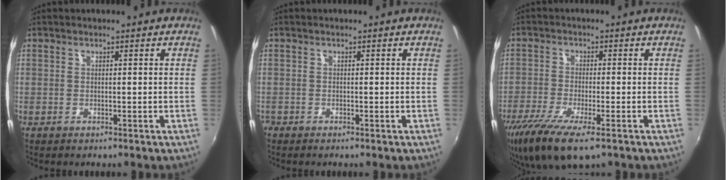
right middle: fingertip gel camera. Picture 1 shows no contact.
{"total": 0.8, "force": [-0.7, 0.4, 0.0], "torque": [-0.004, -0.003, -0.017]}
{"total": 12.1, "force": [-7.9, 3.4, 8.5], "torque": [-0.186, -0.042, -0.142]}